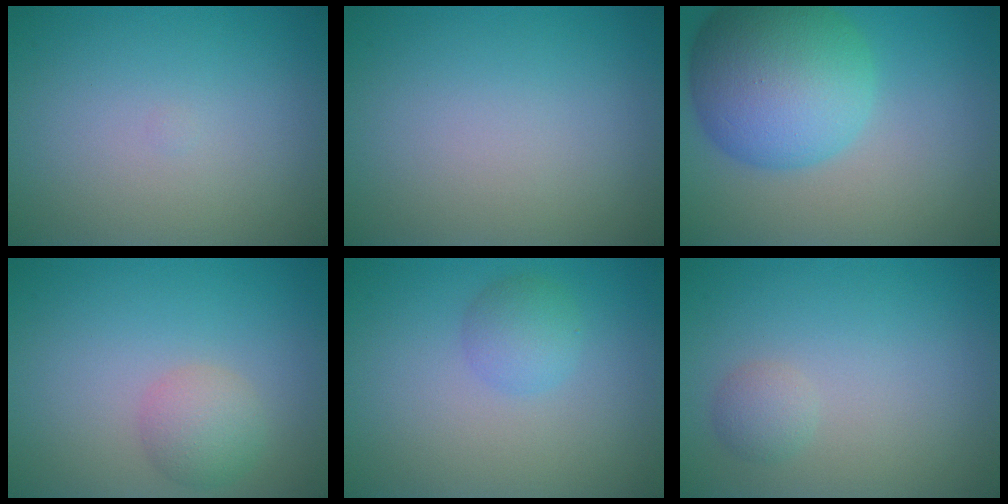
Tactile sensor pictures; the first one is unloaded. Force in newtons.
{"total": 0.0}
{"total": 10.5, "press": 10.4, "slide": 0.3}
{"total": 2.6, "press": 2.6, "slide": 0.1}
{"total": 2.1, "press": 2.1, "slide": 0.1}
{"total": 1.3, "press": 1.3, "slide": 0.0}